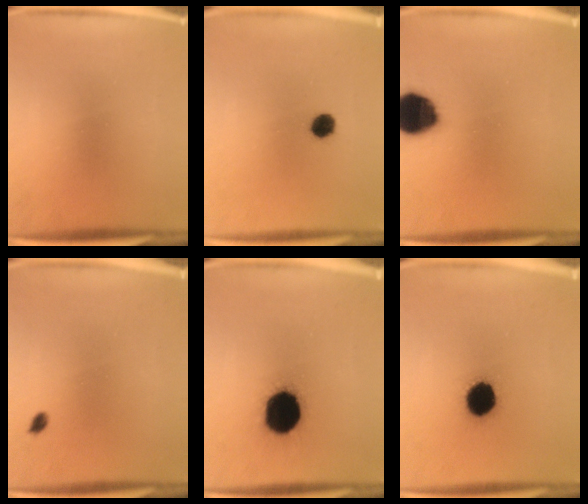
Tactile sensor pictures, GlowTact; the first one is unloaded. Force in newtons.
{"total": 3.9}
{"total": 14.0}
{"total": 1.0}
{"total": 18.4}
{"total": 11.6}